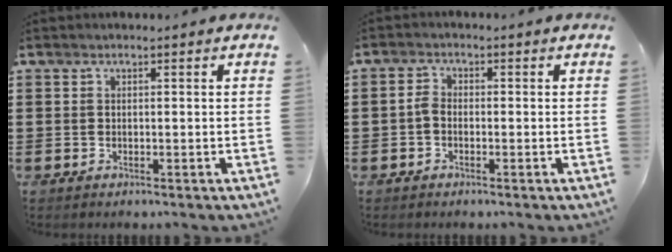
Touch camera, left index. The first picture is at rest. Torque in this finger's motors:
{"motor_torque": [0.09, 0.09, 0.04, 0.04]}